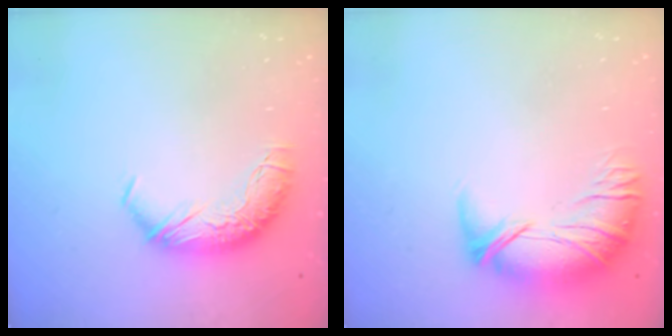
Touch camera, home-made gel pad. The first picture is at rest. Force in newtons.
{"total": 2.8, "press": 1.7, "slide": 2.3}